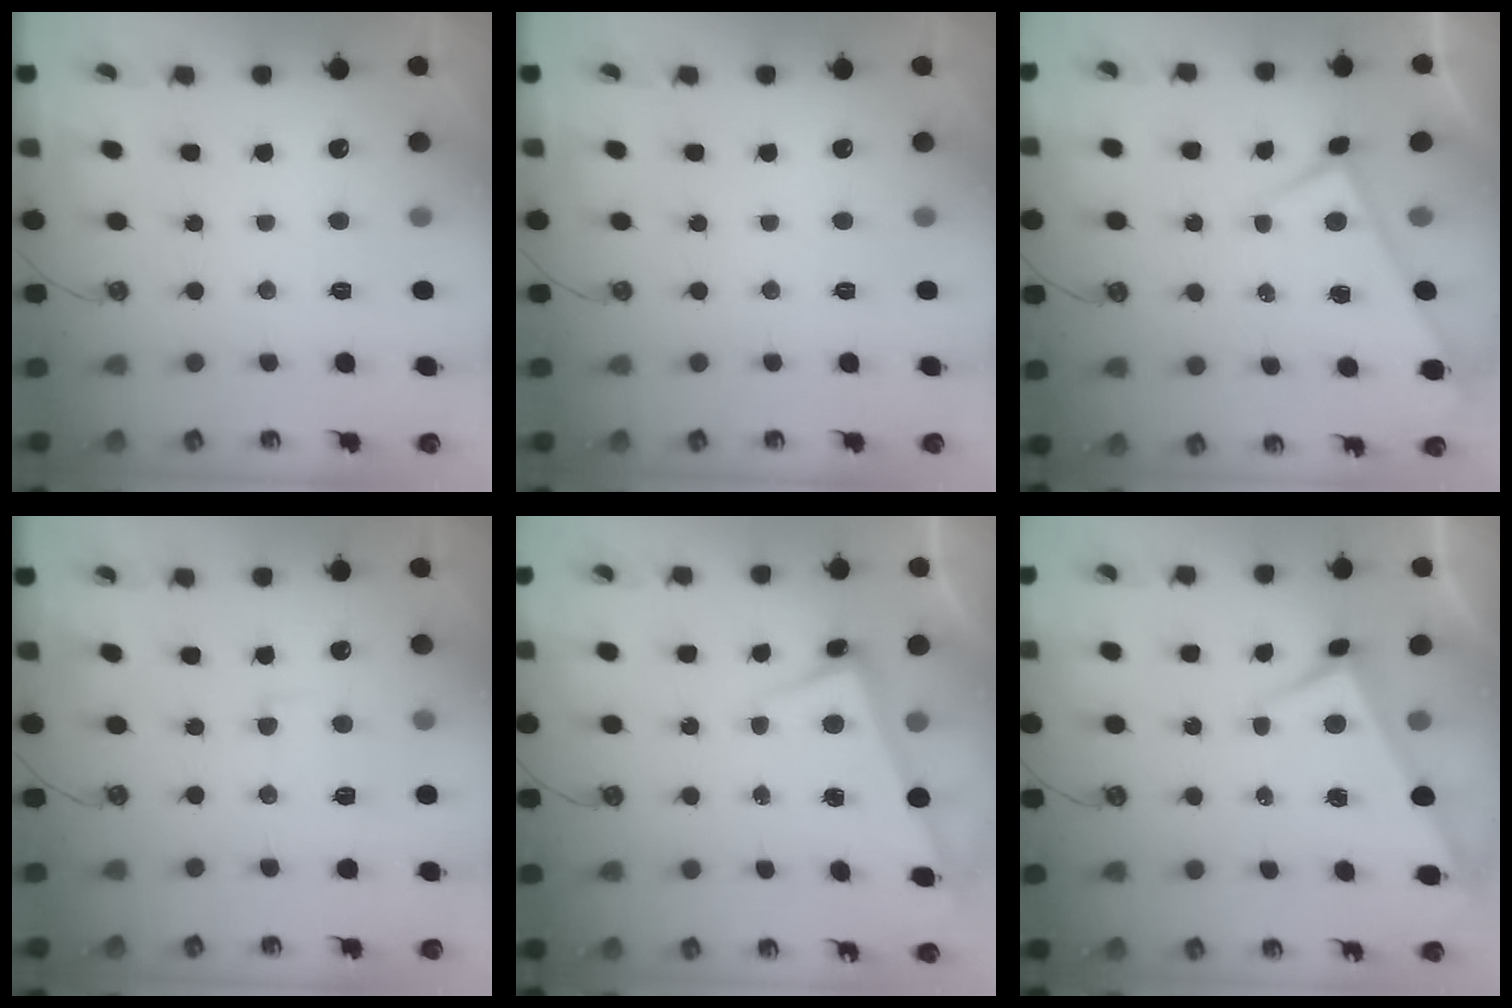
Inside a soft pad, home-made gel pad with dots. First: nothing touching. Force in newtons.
{"total": 0.0}
{"total": 0.0}
{"total": 1.3, "press": 0.3, "slide": 1.3}
{"total": 2.6, "press": 2.5, "slide": 0.7}
{"total": 3.1, "press": 3.0, "slide": 0.8}